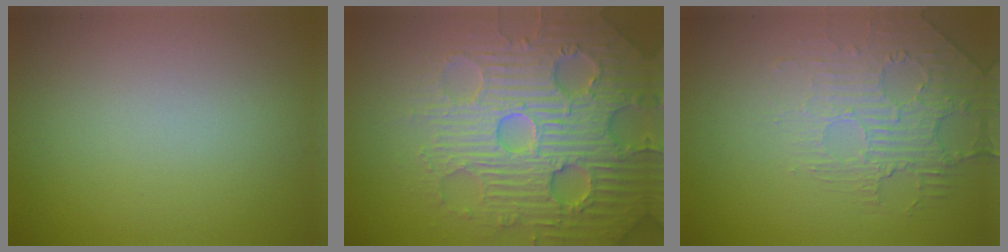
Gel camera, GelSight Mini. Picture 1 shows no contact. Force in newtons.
{"total": 7.9, "press": 7.7, "slide": 1.6}
{"total": 2.3, "press": 1.5, "slide": 1.7}